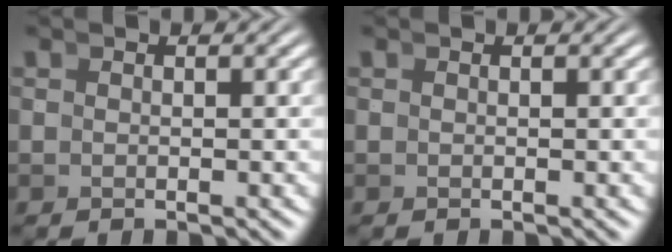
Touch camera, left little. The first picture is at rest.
{"total": 0.0}